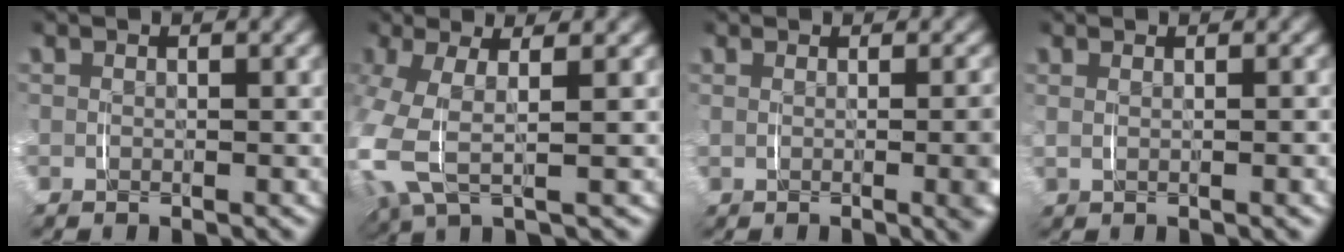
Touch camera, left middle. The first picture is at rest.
{"total": 8.0, "force": [0.2, 5.4, 5.9], "torque": [-0.153, -0.005, 0.002]}
{"total": 3.7, "force": [0.3, 0.6, 3.6], "torque": [-0.031, 0.006, 0.002]}
{"total": 1.3, "force": [0.4, 0.0, 1.2], "torque": [-0.024, 0.004, 0.009]}